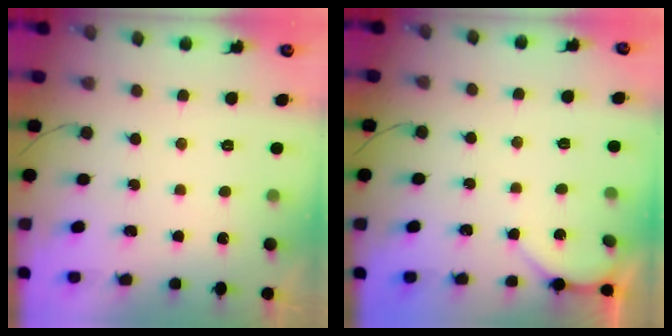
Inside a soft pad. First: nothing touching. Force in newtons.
{"total": 1.8, "press": 1.8, "slide": 0.2}